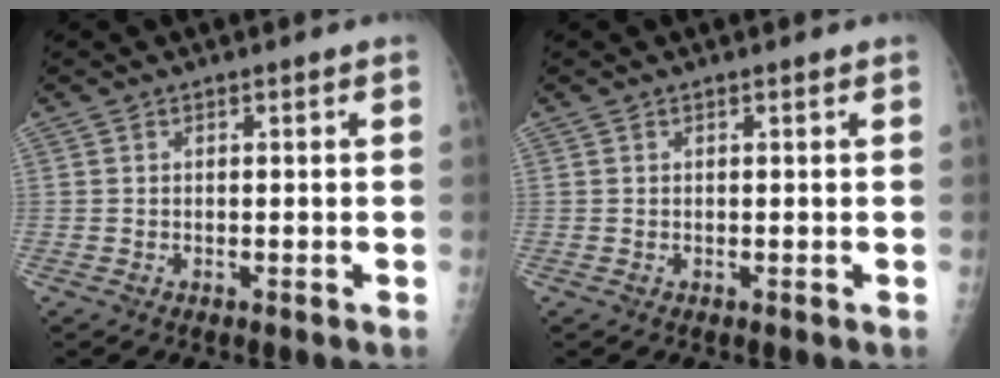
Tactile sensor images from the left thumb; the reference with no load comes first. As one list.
[{"total": 0.0}]